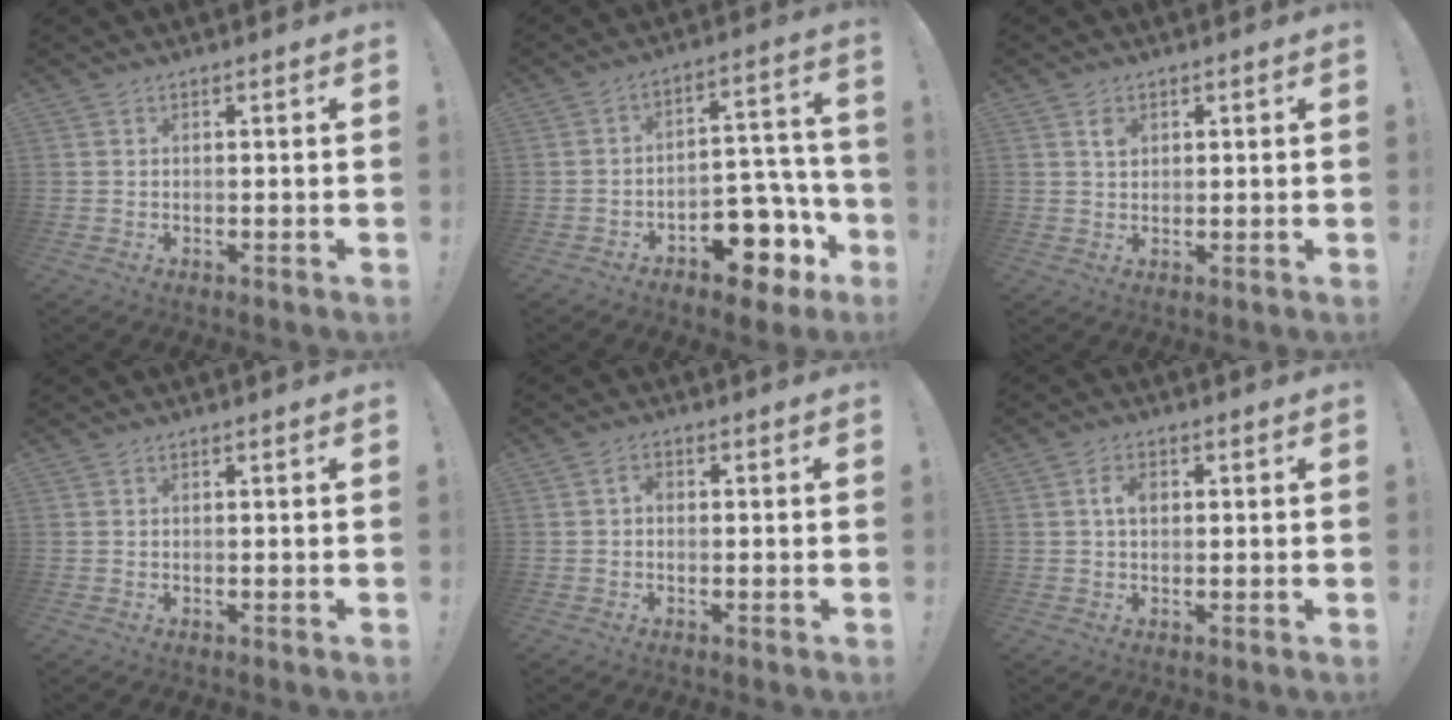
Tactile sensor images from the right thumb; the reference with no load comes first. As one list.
[{"total": 12.9, "force": [-7.8, 7.3, 7.3], "torque": [-0.064, 0.061, -0.124]}, {"total": 2.4, "force": [1.2, 1.7, 1.1], "torque": [-0.003, -0.008, 0.018]}, {"total": 0.0}, {"total": 1.7, "force": [-0.5, 1.2, 1.2], "torque": [-0.024, 0.008, -0.009]}, {"total": 4.0, "force": [0.6, 2.4, 3.2], "torque": [-0.048, 0.003, 0.007]}]